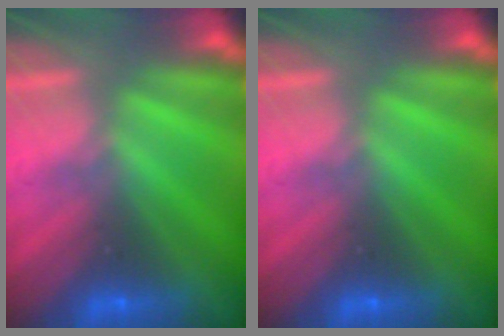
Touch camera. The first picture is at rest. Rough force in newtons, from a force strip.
{"total": 0.0}